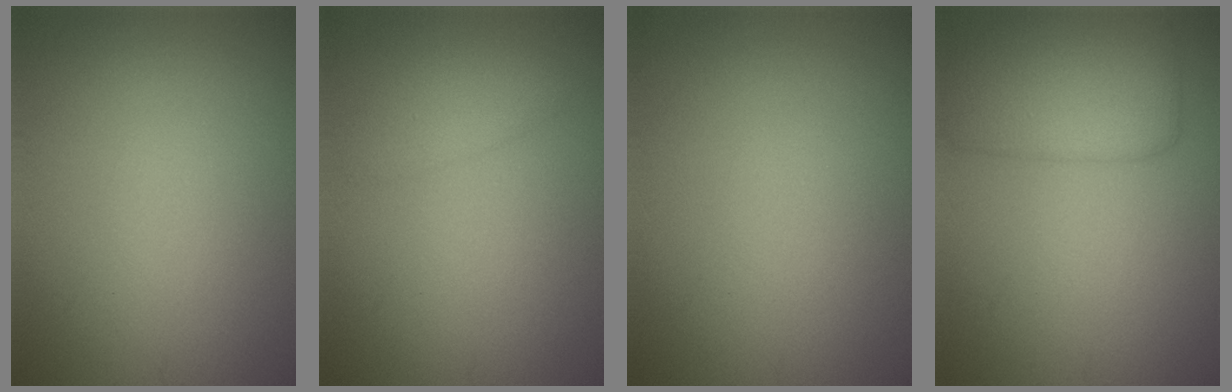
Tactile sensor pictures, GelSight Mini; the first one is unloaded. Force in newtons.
{"total": 1.5, "press": 1.5, "slide": 0.2}
{"total": 0.0}
{"total": 4.2, "press": 4.2, "slide": 0.1}